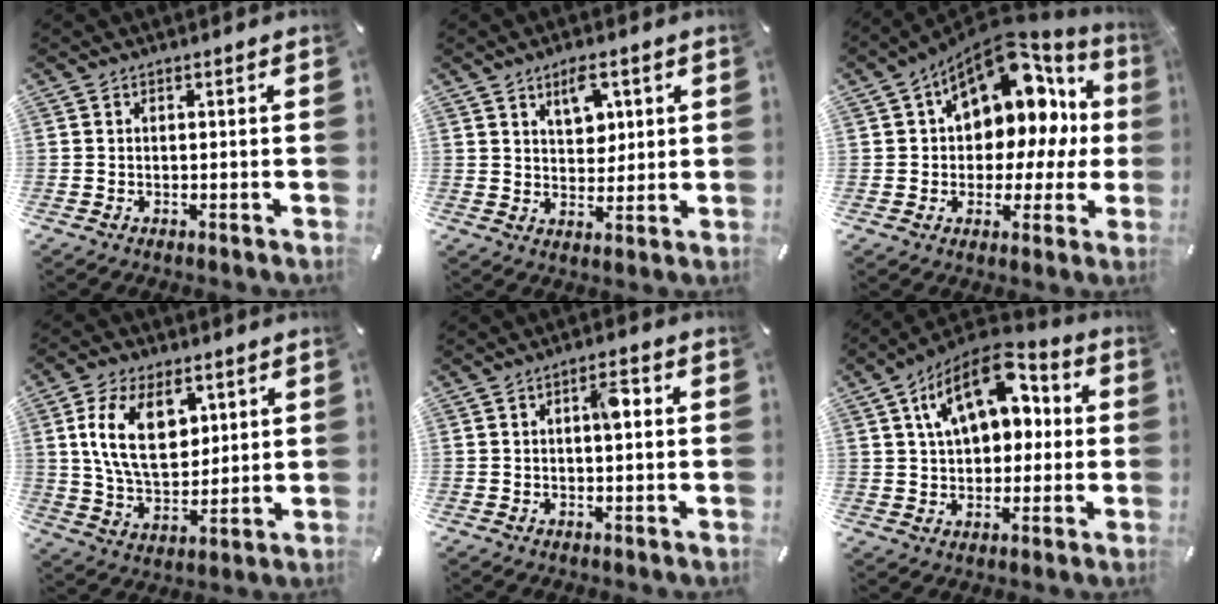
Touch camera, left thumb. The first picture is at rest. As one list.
[{"total": 6.7, "force": [3.5, 4.5, 3.5], "torque": [-0.044, -0.007, 0.057]}, {"total": 16.3, "force": [7.5, 9.9, 10.5], "torque": [-0.145, -0.065, 0.126]}, {"total": 13.9, "force": [5.1, 8.7, 9.5], "torque": [-0.202, 0.000, 0.090]}, {"total": 4.9, "force": [0.9, 2.0, 4.4], "torque": [-0.066, 0.003, 0.007]}, {"total": 16.4, "force": [6.0, 10.5, 11.0], "torque": [-0.191, -0.016, 0.108]}]